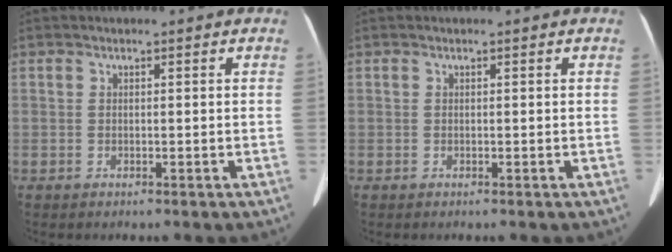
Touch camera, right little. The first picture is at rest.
{"total": 0.0}